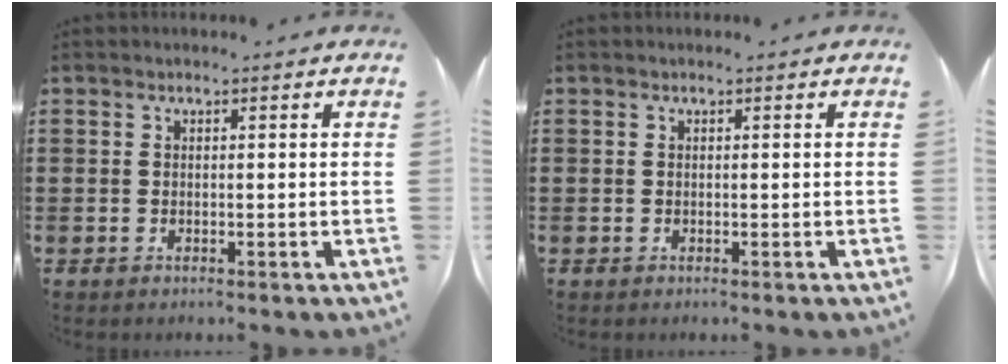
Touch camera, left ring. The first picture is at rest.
{"total": 0.0}